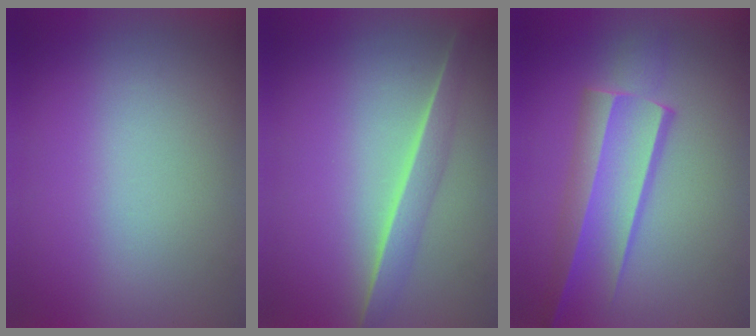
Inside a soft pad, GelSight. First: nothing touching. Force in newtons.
{"total": 1.7}
{"total": 3.2}